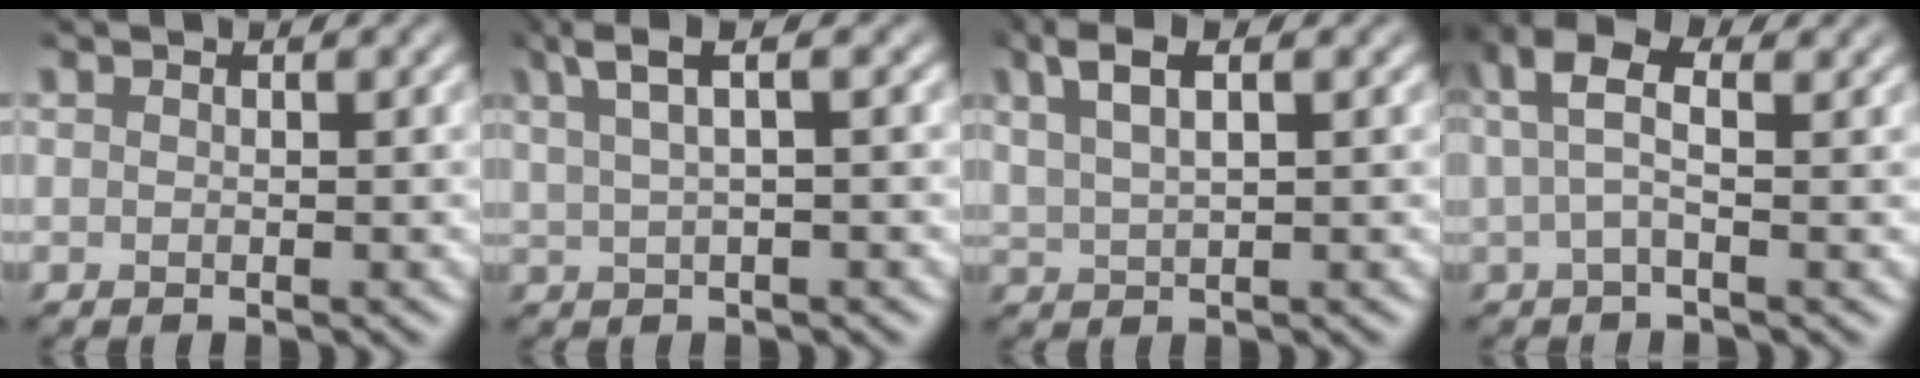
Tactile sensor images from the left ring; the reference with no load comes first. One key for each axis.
{"total": 3.8, "fx": 2.1, "fy": 0.9, "fz": 3.0, "tx": -0.049, "ty": 0.014, "tz": 0.036}
{"total": 3.9, "fx": 2.2, "fy": 1.2, "fz": 3.0, "tx": -0.058, "ty": 0.009, "tz": 0.042}
{"total": 4.0, "fx": 1.4, "fy": 1.3, "fz": 3.6, "tx": -0.071, "ty": 0.015, "tz": 0.016}